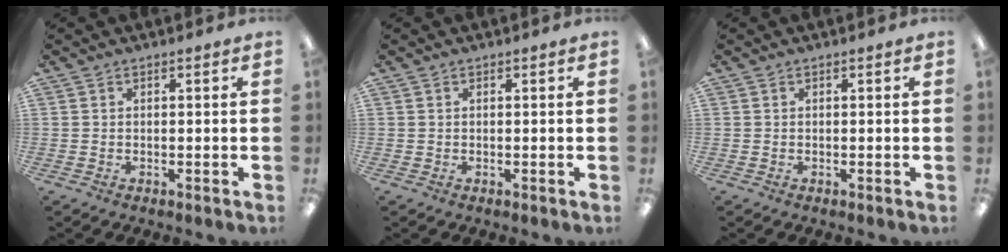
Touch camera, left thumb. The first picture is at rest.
{"total": 0.0}
{"total": 0.0}